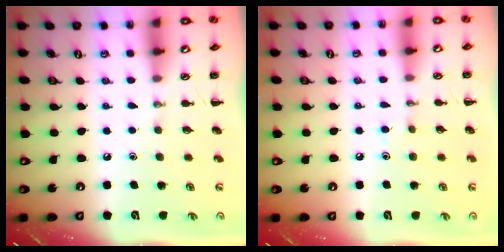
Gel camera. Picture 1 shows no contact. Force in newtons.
{"total": 2.7, "press": 2.5, "slide": 0.9}